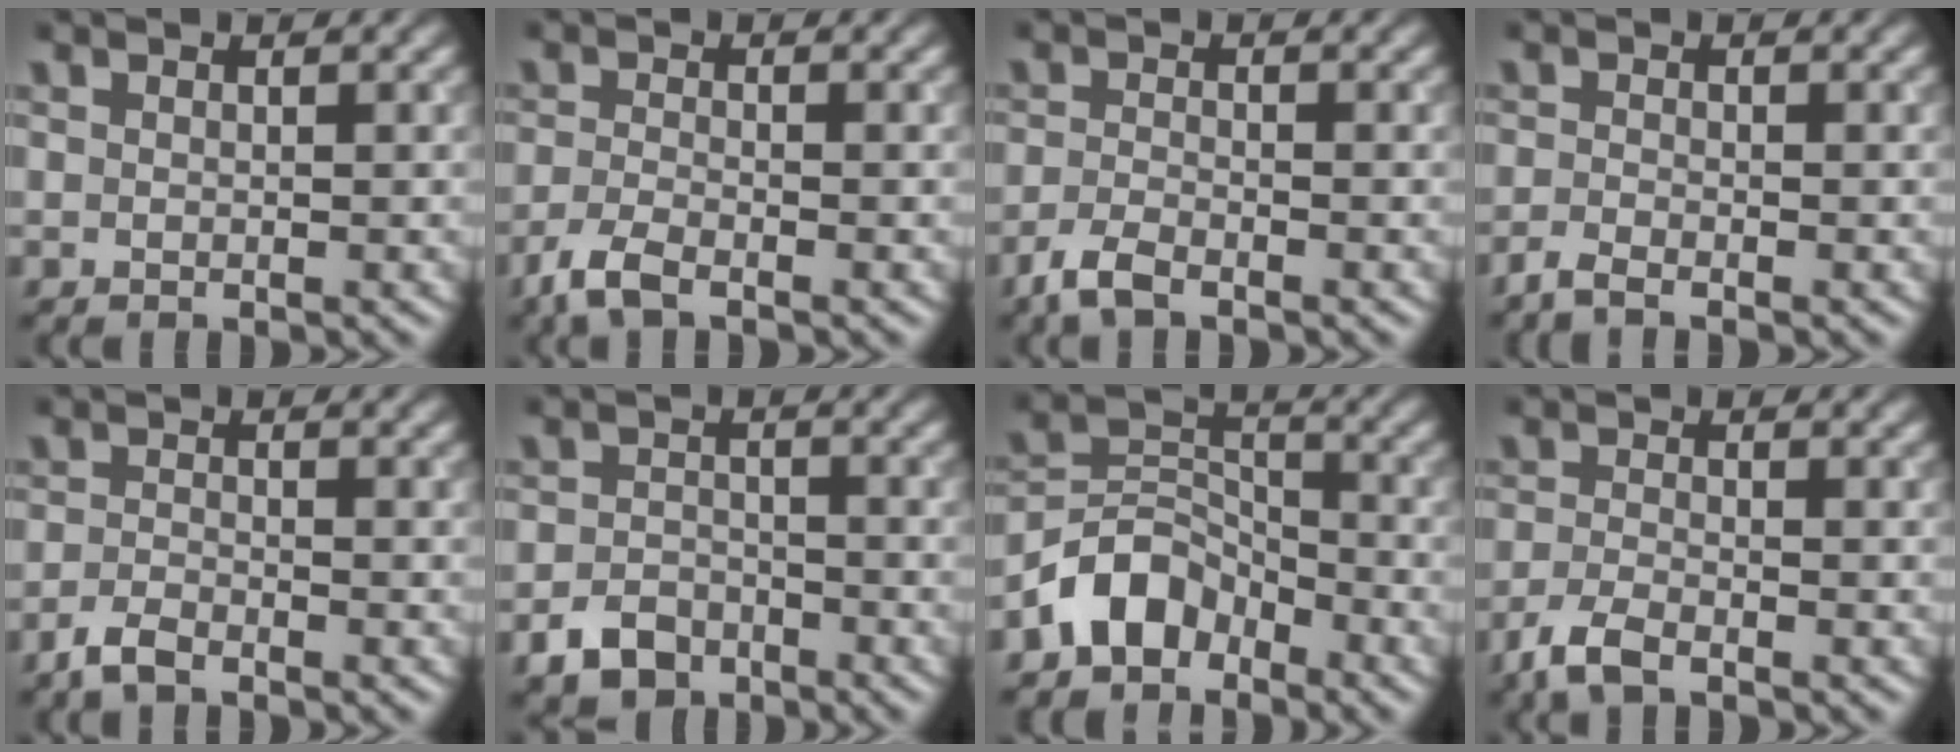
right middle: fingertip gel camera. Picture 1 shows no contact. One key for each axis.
{"total": 2.8, "fx": -2.2, "fy": 0.6, "fz": 1.7, "tx": -0.046, "ty": -0.008, "tz": -0.053}
{"total": 2.5, "fx": -2.0, "fy": 0.5, "fz": 1.3, "tx": -0.037, "ty": -0.007, "tz": -0.048}
{"total": 1.7, "fx": -1.5, "fy": 0.2, "fz": 0.9, "tx": -0.021, "ty": -0.011, "tz": -0.038}
{"total": 1.9, "fx": -1.7, "fy": 0.4, "fz": 0.9, "tx": -0.025, "ty": -0.004, "tz": -0.040}
{"total": 3.1, "fx": -2.3, "fy": 1.8, "fz": 1.0, "tx": -0.020, "ty": -0.001, "tz": -0.048}
{"total": 4.7, "fx": -3.4, "fy": 2.9, "fz": 1.7, "tx": -0.031, "ty": 0.007, "tz": -0.073}
{"total": 2.8, "fx": -2.2, "fy": 0.6, "fz": 1.6, "tx": -0.044, "ty": -0.008, "tz": -0.053}